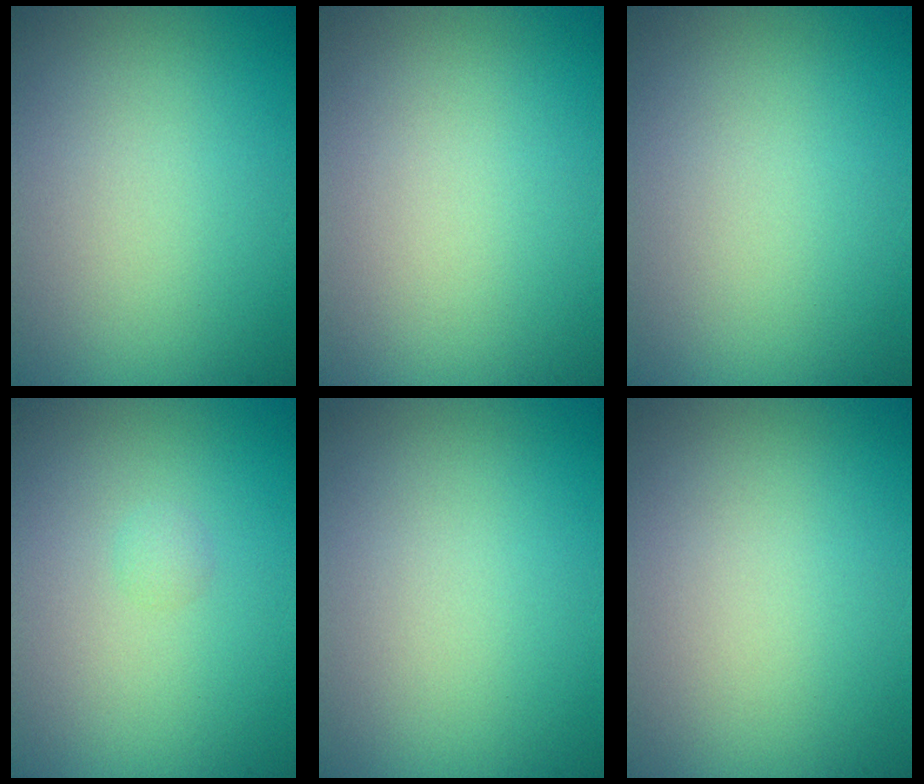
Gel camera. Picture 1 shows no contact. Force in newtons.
{"total": 0.0}
{"total": 0.0}
{"total": 0.6, "press": 0.6, "slide": 0.1}
{"total": 0.0}
{"total": 0.0}